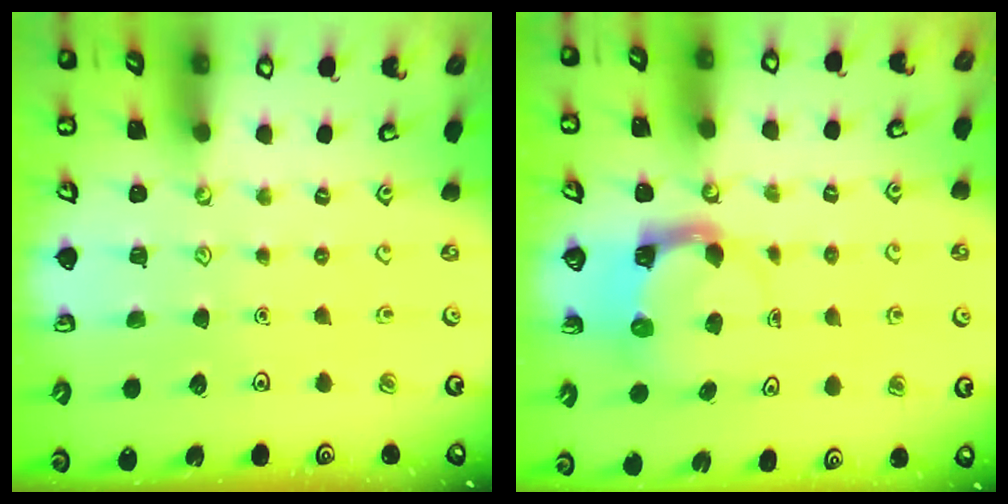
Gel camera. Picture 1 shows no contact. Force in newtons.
{"total": 4.0, "press": 4.0, "slide": 0.4}